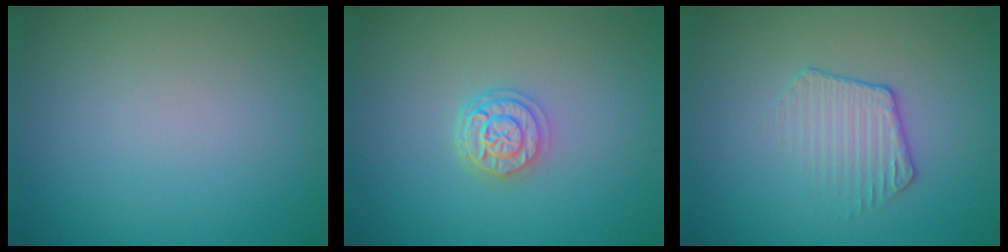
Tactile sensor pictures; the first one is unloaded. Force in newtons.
{"total": 2.7, "press": 2.2, "slide": 1.6}
{"total": 2.1, "press": 1.5, "slide": 1.4}